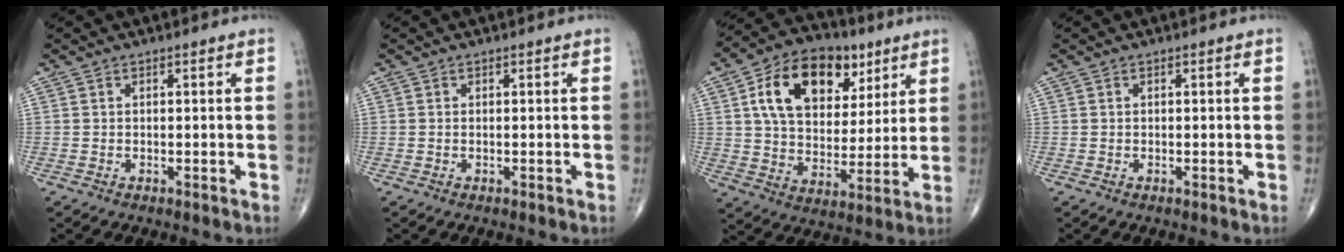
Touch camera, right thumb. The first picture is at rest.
{"total": 0.0}
{"total": 19.1, "force": [7.6, 12.4, 12.4], "torque": [-0.177, -0.015, 0.128]}
{"total": 0.0}